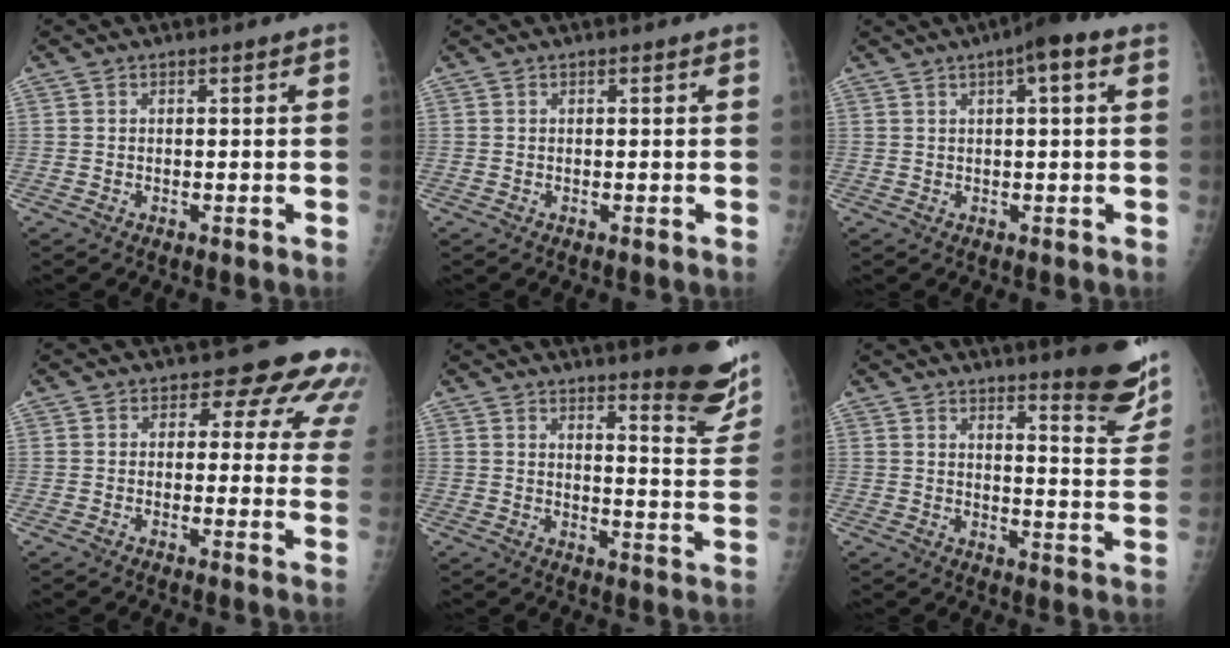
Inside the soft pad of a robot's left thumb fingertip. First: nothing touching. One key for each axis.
{"total": 0.0}
{"total": 5.6, "fx": 2.4, "fy": 1.0, "fz": 5.0, "tx": -0.077, "ty": 0.013, "tz": 0.030}
{"total": 10.4, "fx": 7.3, "fy": 5.9, "fz": 4.5, "tx": 0.005, "ty": -0.025, "tz": 0.054}
{"total": 12.2, "fx": 9.4, "fy": 2.3, "fz": 7.5, "tx": -0.062, "ty": -0.078, "tz": 0.114}
{"total": 11.0, "fx": 8.6, "fy": 1.8, "fz": 6.5, "tx": -0.054, "ty": -0.072, "tz": 0.107}